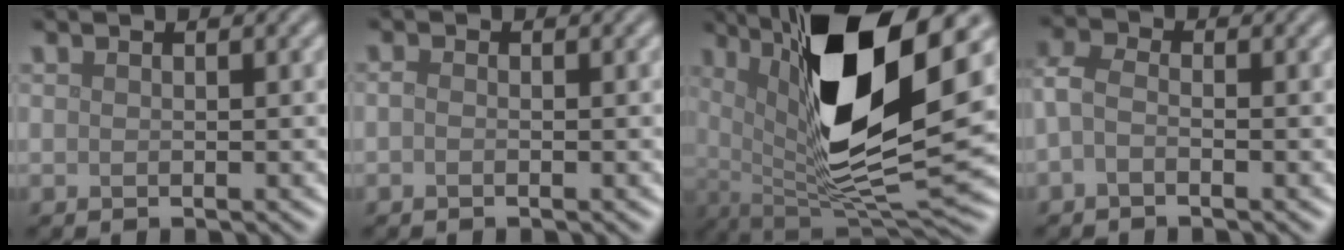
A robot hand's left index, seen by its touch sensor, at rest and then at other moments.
{"total": 0.5, "force": [-0.2, 0.3, 0.4], "torque": [-0.010, -0.001, -0.007]}
{"total": 13.6, "force": [4.3, 3.8, 12.3], "torque": [-0.213, -0.008, 0.080]}
{"total": 2.3, "force": [-0.8, 1.4, 1.7], "torque": [-0.041, 0.005, -0.029]}